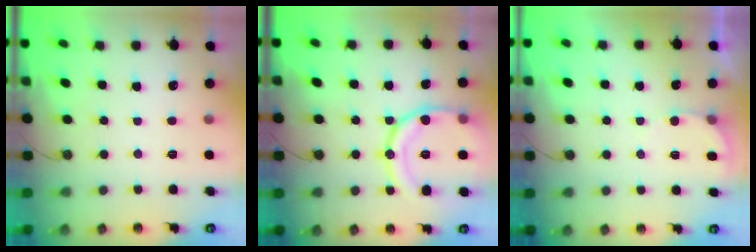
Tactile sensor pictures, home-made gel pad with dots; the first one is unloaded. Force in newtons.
{"total": 17.2, "press": 17.1, "slide": 2.0}
{"total": 3.5, "press": 3.5, "slide": 0.3}